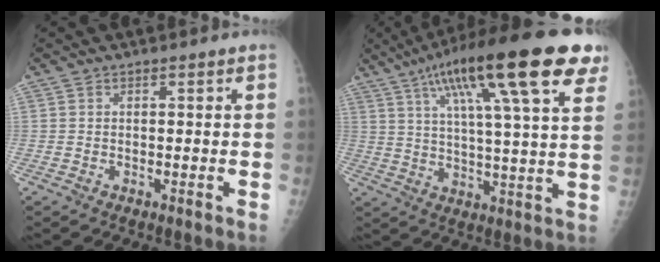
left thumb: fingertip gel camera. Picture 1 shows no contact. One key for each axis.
{"total": 24.9, "fx": 12.9, "fy": 5.0, "fz": 20.8, "tx": -0.322, "ty": -0.001, "tz": 0.194}